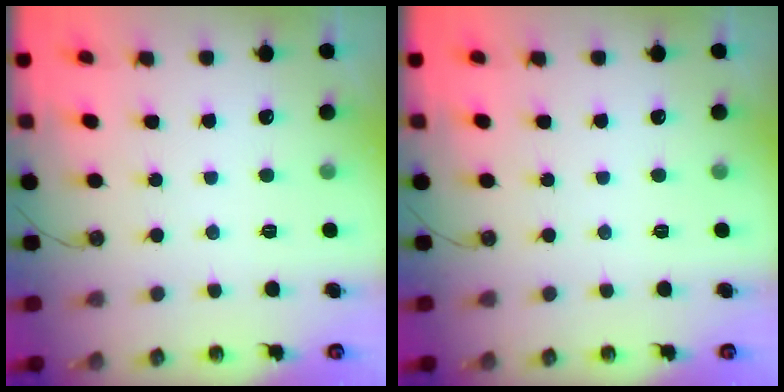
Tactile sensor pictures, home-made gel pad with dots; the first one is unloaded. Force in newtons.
{"total": 0.0}